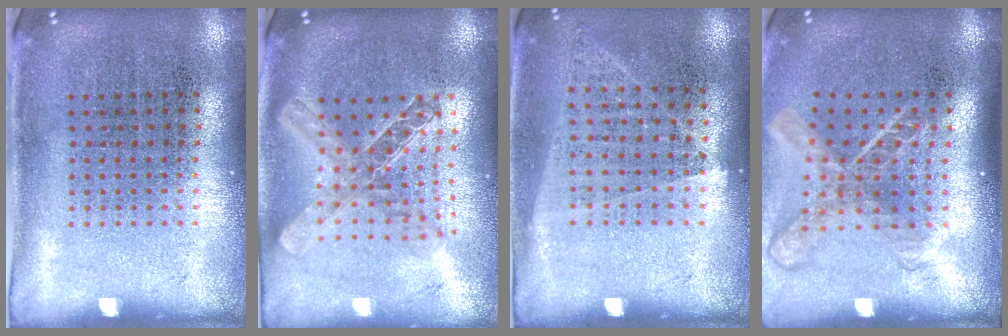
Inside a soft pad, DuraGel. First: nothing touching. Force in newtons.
{"total": 2.0, "press": 1.7, "slide": 1.1}
{"total": 1.0, "press": 0.9, "slide": 0.4}
{"total": 1.8, "press": 1.4, "slide": 1.2}